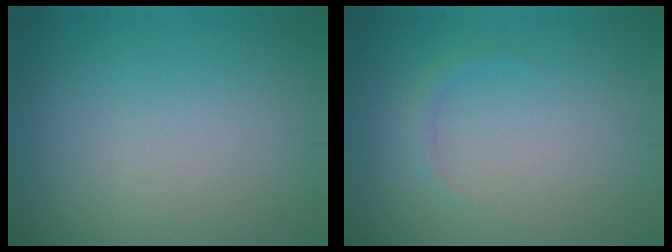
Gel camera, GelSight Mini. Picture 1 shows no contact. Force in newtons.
{"total": 0.8, "press": 0.8, "slide": 0.0}